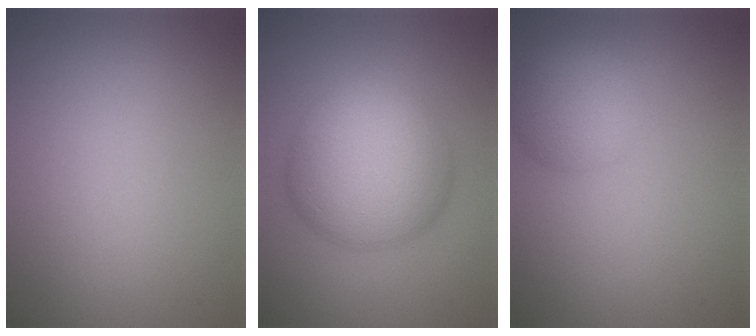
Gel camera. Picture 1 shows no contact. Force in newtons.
{"total": 9.2, "press": 9.2, "slide": 0.3}
{"total": 4.1, "press": 4.1, "slide": 0.3}